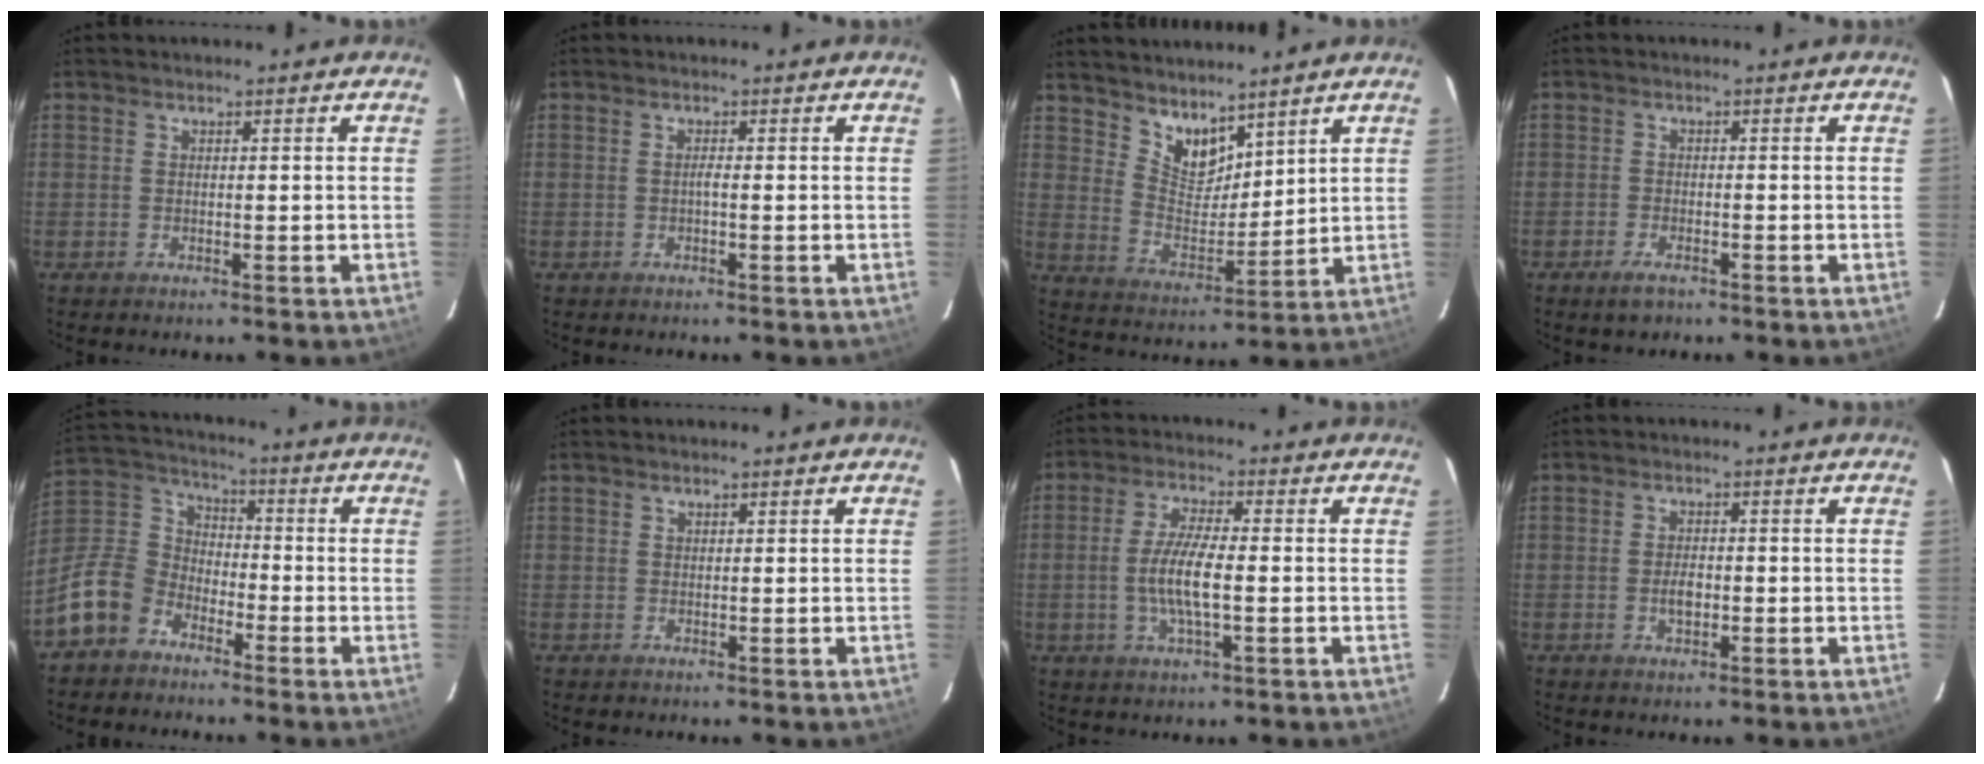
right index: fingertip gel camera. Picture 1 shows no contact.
{"total": 0.7, "force": [-0.2, 0.0, 0.7], "torque": [-0.011, 0.003, -0.006]}
{"total": 8.2, "force": [6.6, 3.8, 2.9], "torque": [-0.044, 0.000, 0.133]}
{"total": 3.1, "force": [-2.1, 1.5, 1.6], "torque": [-0.040, -0.005, -0.040]}
{"total": 12.5, "force": [-7.8, 8.8, 4.2], "torque": [-0.109, 0.040, -0.157]}
{"total": 0.7, "force": [0.4, 0.5, 0.0], "torque": [-0.001, 0.003, 0.006]}
{"total": 7.7, "force": [-1.1, 1.6, 7.4], "torque": [-0.149, -0.005, -0.024]}
{"total": 2.7, "force": [-0.4, 1.6, 2.2], "torque": [-0.039, 0.002, -0.006]}